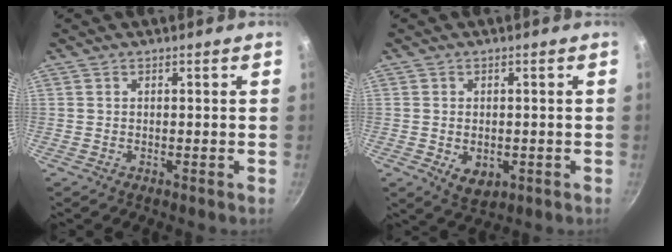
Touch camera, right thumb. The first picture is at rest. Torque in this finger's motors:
{"motor_torque": [-0.44, 0.13, 0.39, 0.31, 0.12]}